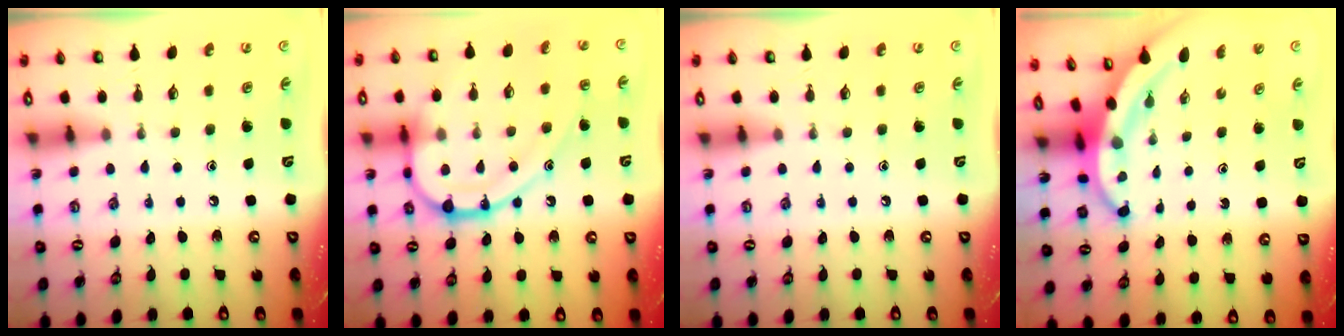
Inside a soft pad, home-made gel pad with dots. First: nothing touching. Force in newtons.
{"total": 16.6, "press": 16.5, "slide": 1.4}
{"total": 0.0}
{"total": 5.7, "press": 5.7, "slide": 0.2}